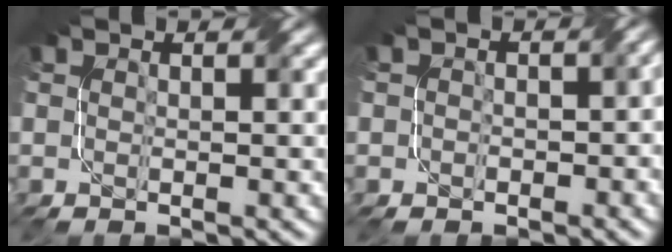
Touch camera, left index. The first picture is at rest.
{"total": 3.0, "force": [-0.3, 2.3, 1.9], "torque": [-0.003, 0.002, -0.007]}